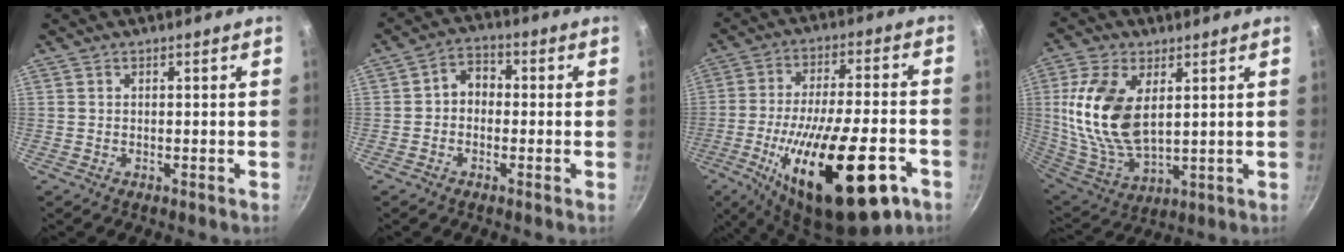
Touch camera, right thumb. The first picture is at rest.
{"total": 4.9, "force": [-0.4, 3.9, 2.9], "torque": [-0.023, 0.017, -0.020]}
{"total": 26.3, "force": [-10.9, 9.4, 22.1], "torque": [-0.334, 0.022, -0.166]}
{"total": 17.0, "force": [3.7, 9.5, 13.6], "torque": [-0.266, -0.021, 0.084]}